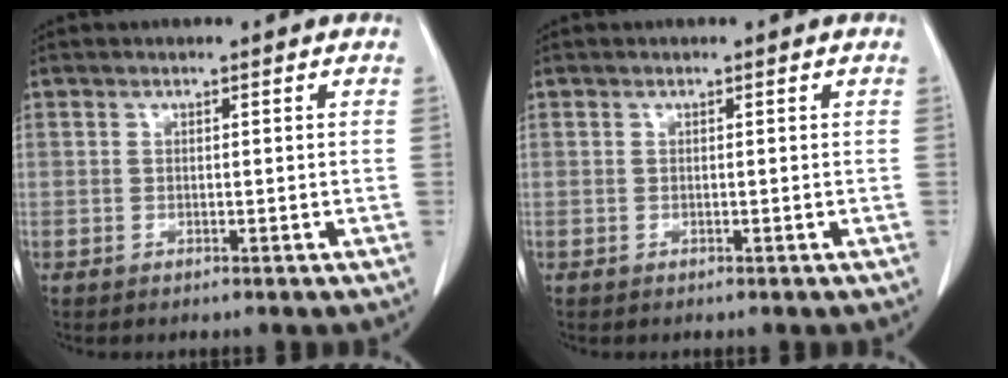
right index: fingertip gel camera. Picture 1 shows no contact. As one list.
[{"total": 0.0}]